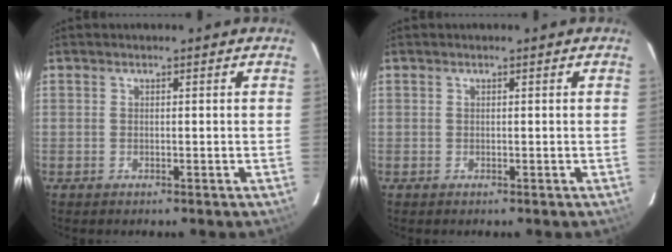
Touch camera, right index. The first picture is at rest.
{"total": 0.0}